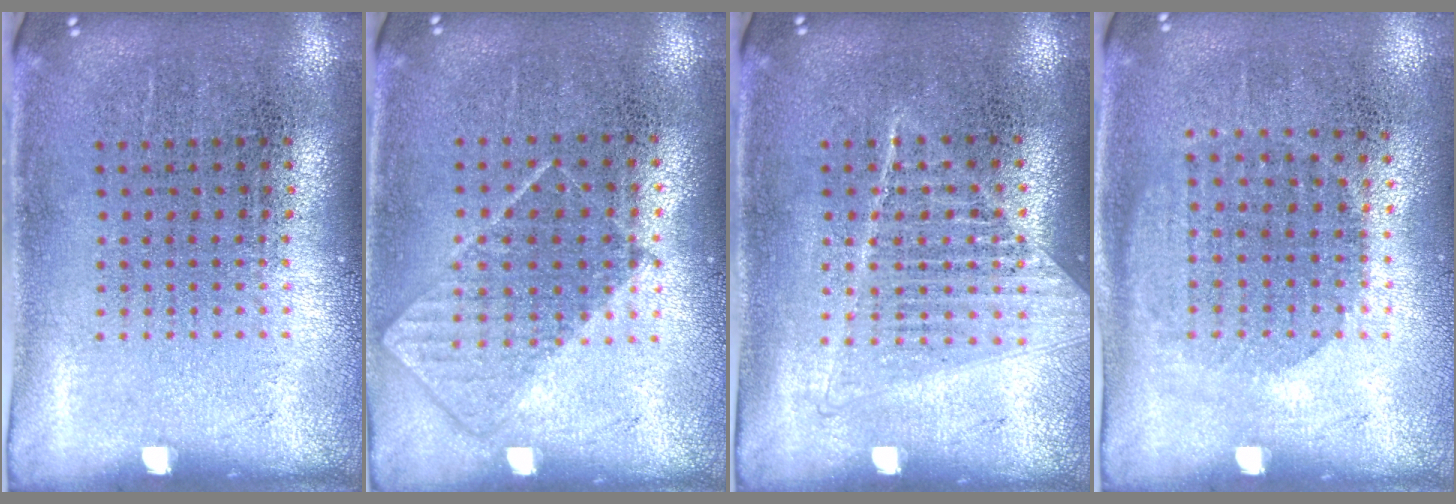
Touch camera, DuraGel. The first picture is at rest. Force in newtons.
{"total": 0.8, "press": 0.6, "slide": 0.4}
{"total": 1.1, "press": 1.0, "slide": 0.3}
{"total": 1.0, "press": 0.9, "slide": 0.5}